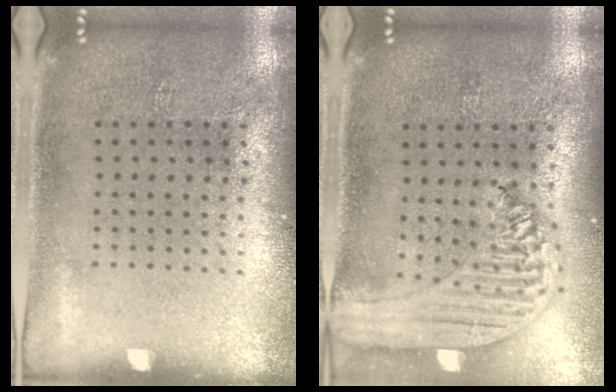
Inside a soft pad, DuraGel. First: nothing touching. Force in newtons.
{"total": 2.0, "press": 1.9, "slide": 0.7}